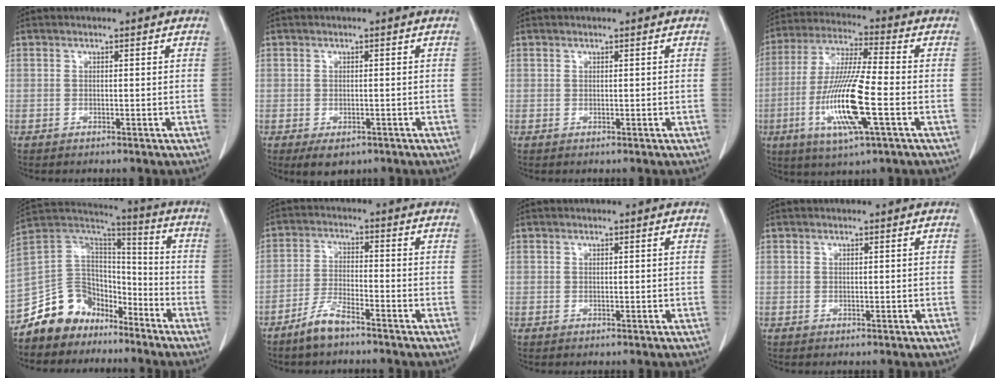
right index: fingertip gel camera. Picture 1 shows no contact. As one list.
[{"total": 3.2, "force": [-1.9, 1.9, 1.8], "torque": [-0.021, -0.002, -0.019]}, {"total": 0.0}, {"total": 14.1, "force": [-3.9, 0.9, 13.5], "torque": [-0.274, -0.015, -0.075]}, {"total": 12.2, "force": [-9.2, 7.7, 1.9], "torque": [-0.039, 0.079, -0.169]}, {"total": 5.2, "force": [-4.1, 0.9, 3.0], "torque": [-0.066, -0.005, -0.084]}, {"total": 0.0}, {"total": 0.0}]